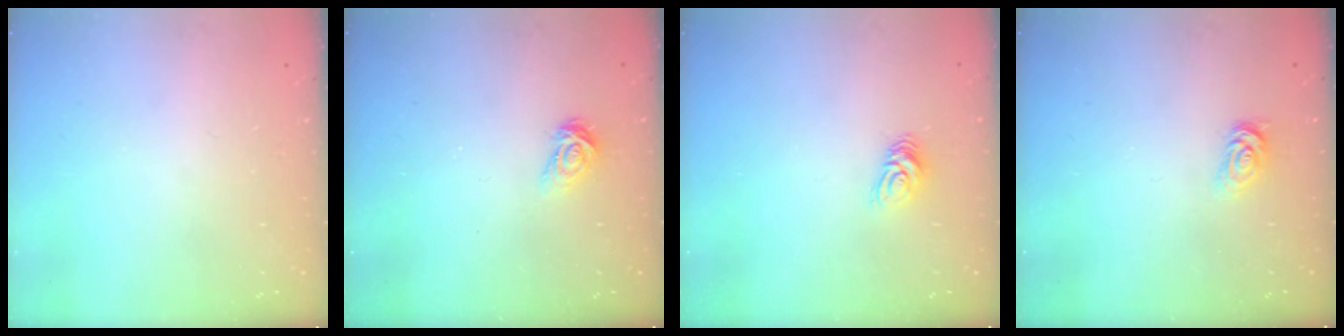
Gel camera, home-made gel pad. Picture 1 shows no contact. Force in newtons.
{"total": 3.4, "press": 3.4, "slide": 0.4}
{"total": 6.6, "press": 6.6, "slide": 0.5}
{"total": 2.5, "press": 2.5, "slide": 0.4}